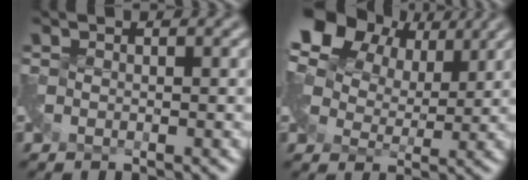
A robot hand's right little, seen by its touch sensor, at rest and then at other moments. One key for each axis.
{"total": 11.4, "fx": 6.4, "fy": 6.6, "fz": 6.7, "tx": -0.152, "ty": 0.034, "tz": 0.101}